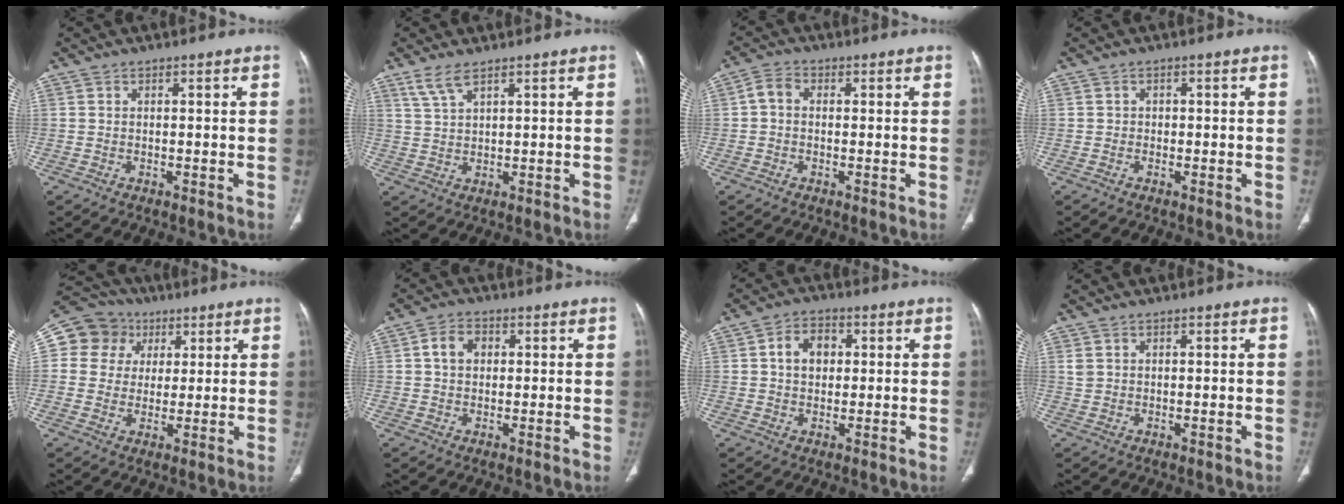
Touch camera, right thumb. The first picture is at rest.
{"total": 3.9, "force": [2.7, 1.6, 2.3], "torque": [-0.048, -0.003, 0.063]}
{"total": 3.2, "force": [0.1, 2.4, 2.2], "torque": [-0.036, 0.009, -0.007]}
{"total": 0.6, "force": [-0.2, 0.6, 0.0], "torque": [0.009, 0.005, -0.008]}
{"total": 11.1, "force": [3.2, 10.2, 2.7], "torque": [-0.028, 0.016, 0.050]}
{"total": 4.3, "force": [0.9, 3.3, 2.6], "torque": [-0.039, 0.010, 0.011]}
{"total": 6.1, "force": [1.1, 4.6, 3.9], "torque": [-0.047, 0.011, 0.014]}
{"total": 1.3, "force": [0.6, 1.0, 0.6], "torque": [-0.007, -0.003, 0.013]}